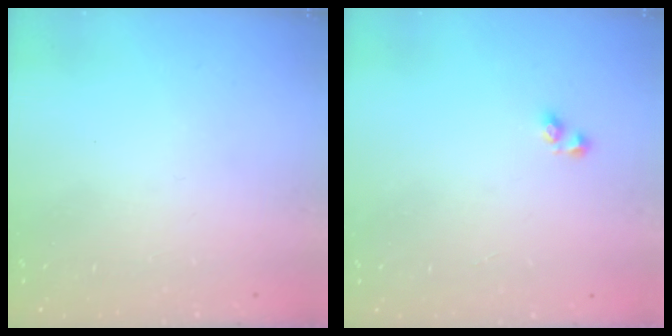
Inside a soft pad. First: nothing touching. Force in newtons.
{"total": 2.4, "press": 2.1, "slide": 1.2}